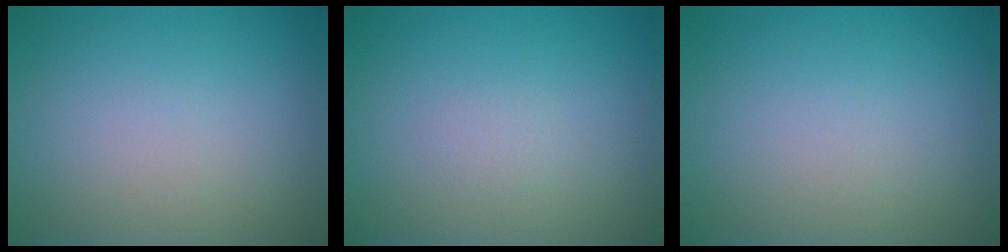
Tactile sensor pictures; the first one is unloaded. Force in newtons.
{"total": 0.6, "press": 0.6, "slide": 0.0}
{"total": 0.0}